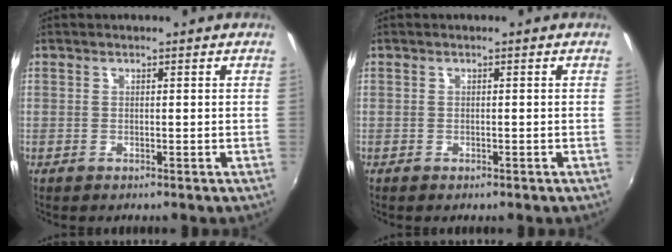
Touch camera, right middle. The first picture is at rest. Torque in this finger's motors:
{"motor_torque": [-0.30, 0.19, 0.04, -0.01]}